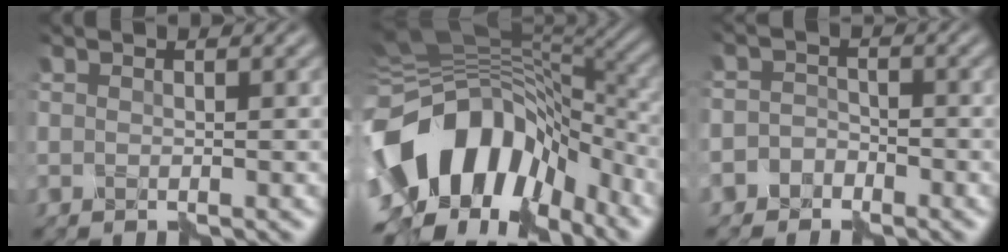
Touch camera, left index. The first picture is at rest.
{"total": 14.7, "force": [-5.0, 9.9, 9.6], "torque": [-0.188, 0.004, -0.088]}
{"total": 1.7, "force": [-1.2, 1.2, 0.1], "torque": [0.023, 0.010, -0.033]}